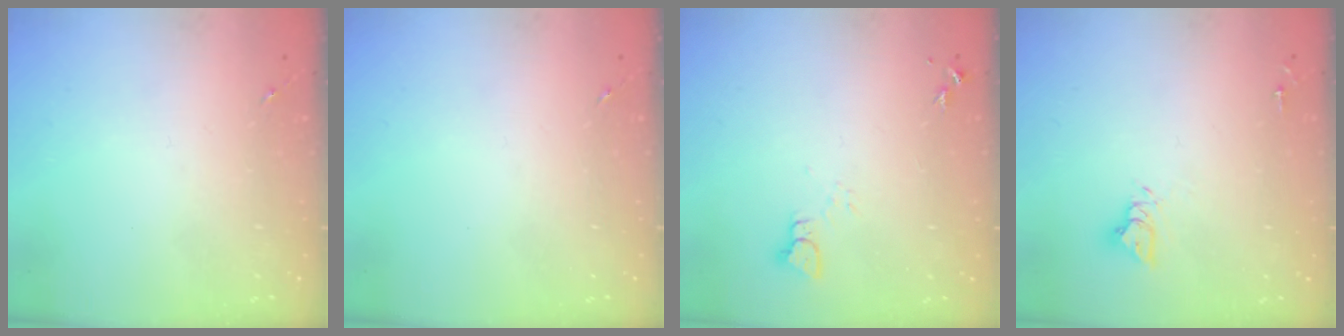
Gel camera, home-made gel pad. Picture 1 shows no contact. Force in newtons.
{"total": 0.0}
{"total": 2.2, "press": 2.2, "slide": 0.2}
{"total": 5.5, "press": 5.5, "slide": 0.5}